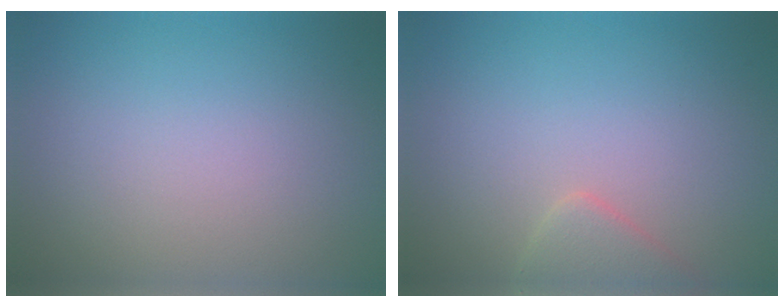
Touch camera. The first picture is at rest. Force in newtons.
{"total": 2.1, "press": 2.1, "slide": 0.2}